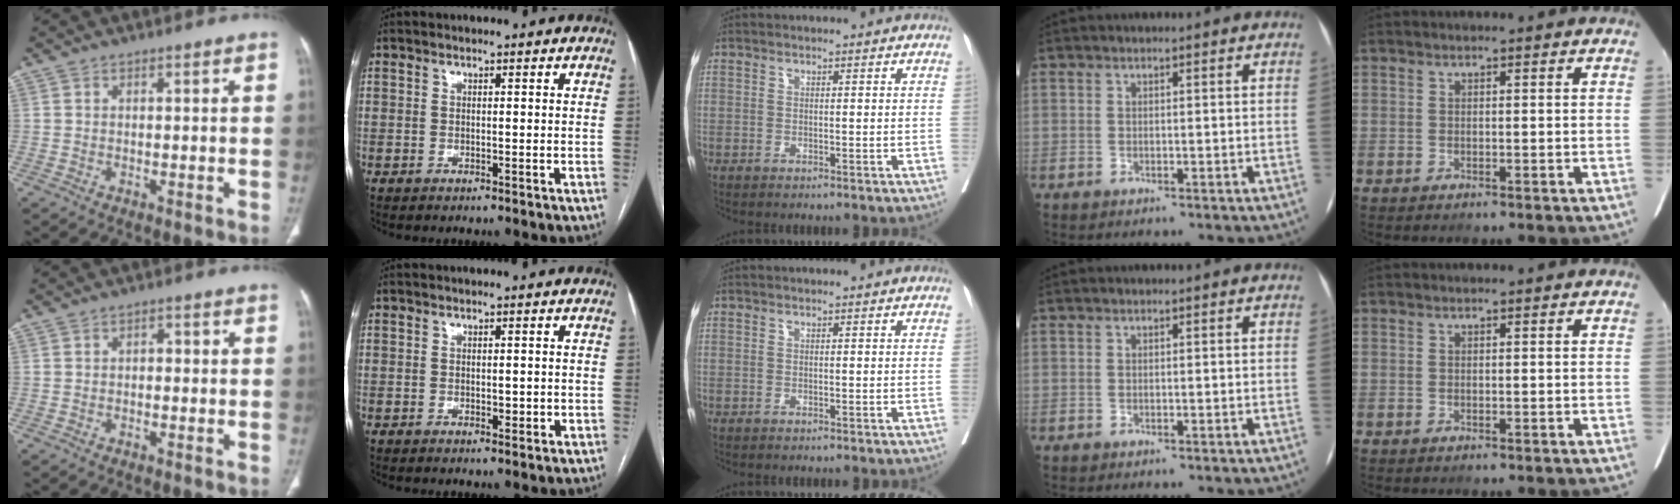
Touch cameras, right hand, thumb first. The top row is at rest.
{"thumb": {"total": 1.3, "force": [0.0, 0.9, 1.0], "torque": [-0.007, 0.007, -0.006]}, "index": {"total": 1.4, "force": [-0.2, 0.8, 1.1], "torque": [-0.014, -0.001, 0.000]}}